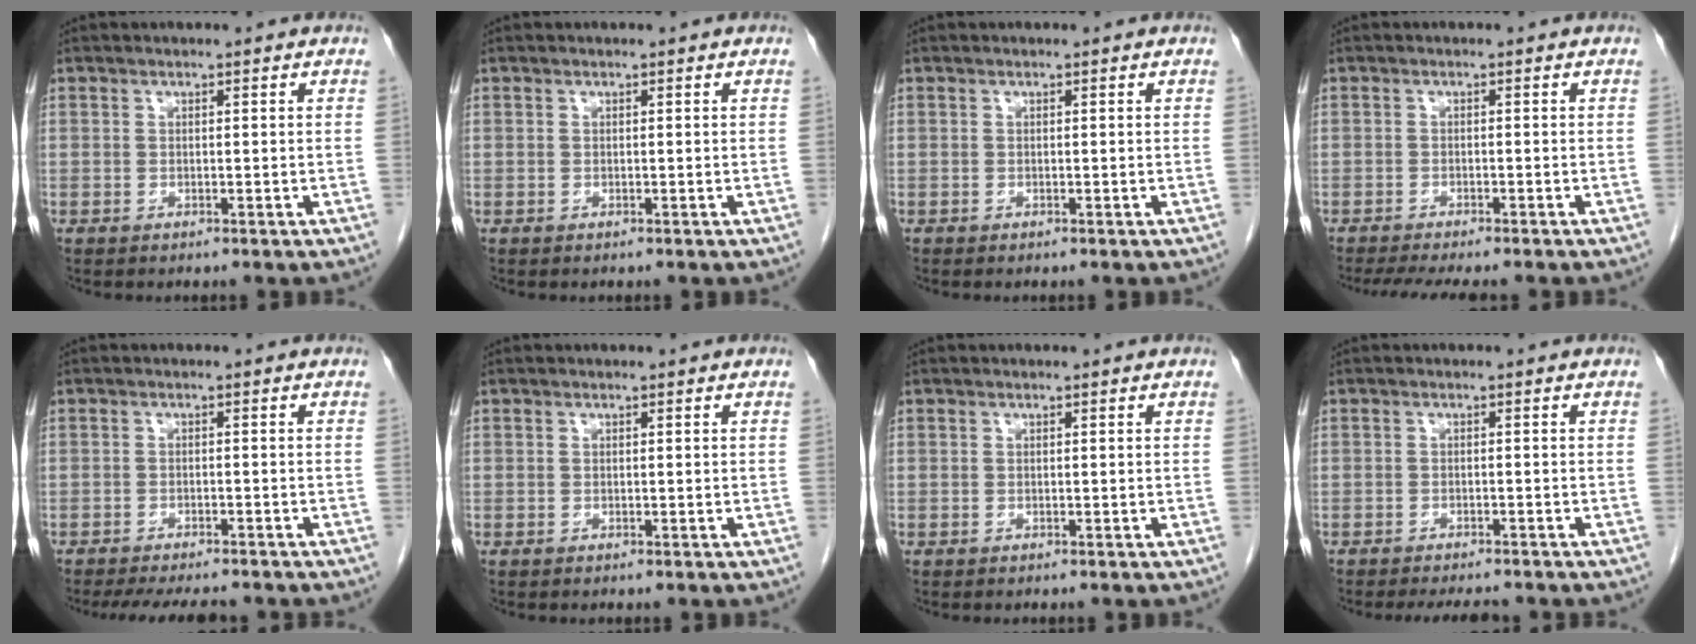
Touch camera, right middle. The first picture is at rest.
{"total": 0.0}
{"total": 0.9, "force": [0.9, 0.1, 0.0], "torque": [0.000, 0.001, 0.014]}
{"total": 8.4, "force": [-7.2, 1.3, 4.2], "torque": [-0.058, -0.010, -0.105]}
{"total": 9.3, "force": [-8.2, 2.0, 4.0], "torque": [-0.056, -0.011, -0.112]}
{"total": 0.0}
{"total": 0.0}
{"total": 5.4, "force": [-4.9, 1.1, 2.0], "torque": [-0.024, -0.008, -0.068]}